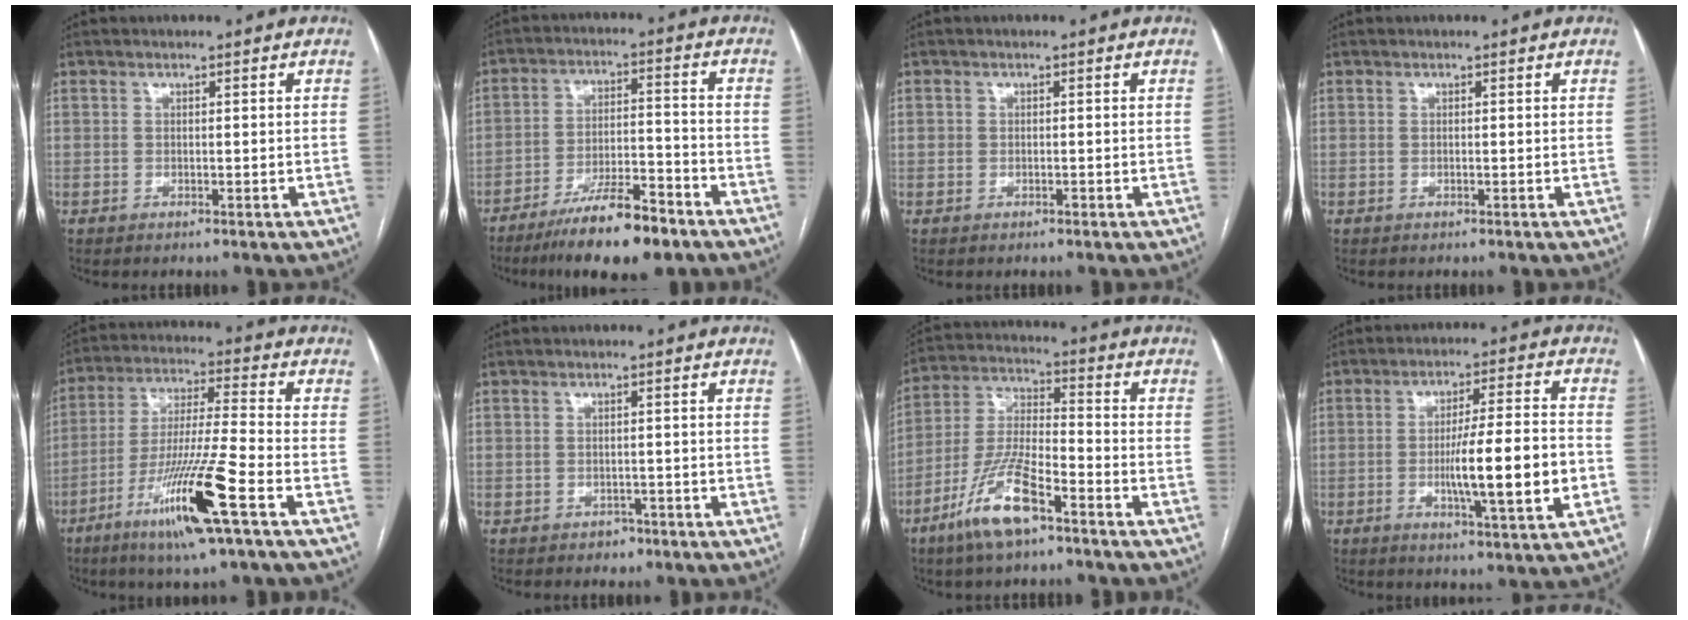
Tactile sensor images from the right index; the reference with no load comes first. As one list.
[{"total": 12.2, "force": [-8.8, 2.3, 8.2], "torque": [-0.135, -0.006, -0.148]}, {"total": 0.9, "force": [-0.2, 0.8, 0.3], "torque": [-0.005, 0.007, 0.000]}, {"total": 0.0}, {"total": 15.0, "force": [-7.3, -0.3, 13.1], "torque": [-0.260, -0.024, -0.132]}, {"total": 1.6, "force": [-1.0, 1.2, 0.4], "torque": [-0.006, 0.003, -0.012]}, {"total": 11.9, "force": [-7.1, 2.4, 9.2], "torque": [-0.197, -0.010, -0.136]}, {"total": 12.4, "force": [-2.7, 0.5, 12.1], "torque": [-0.194, -0.005, -0.045]}]